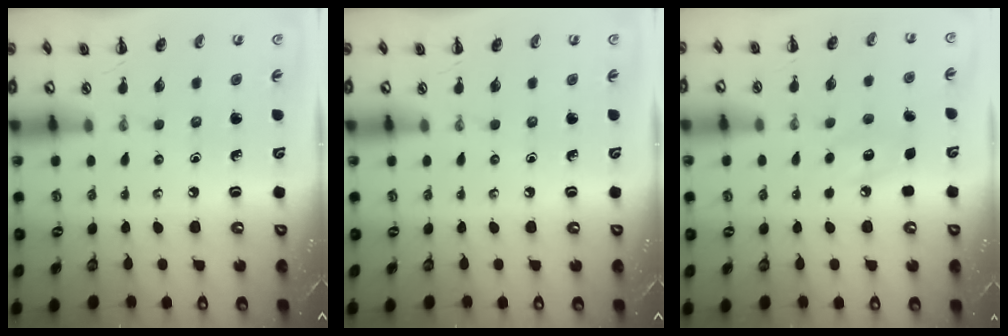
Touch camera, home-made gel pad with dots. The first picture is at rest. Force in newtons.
{"total": 0.0}
{"total": 7.4, "press": 7.1, "slide": 2.0}